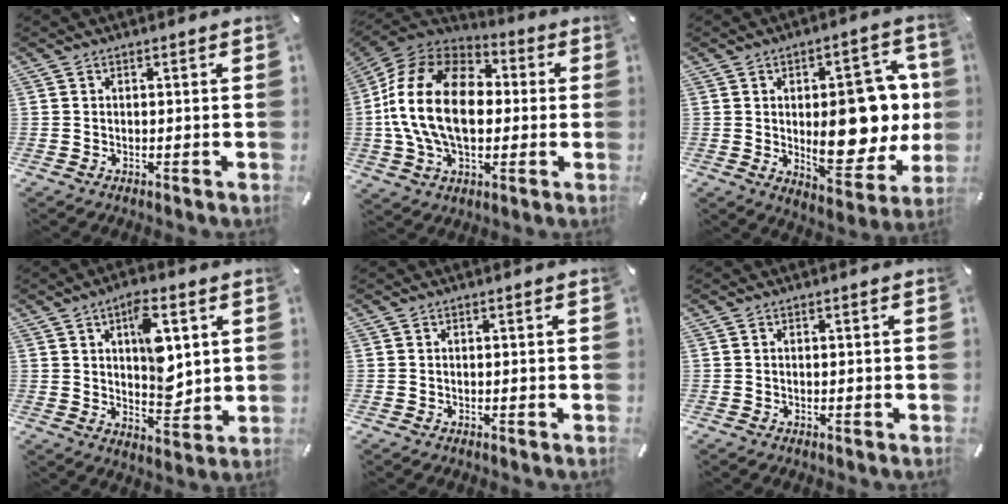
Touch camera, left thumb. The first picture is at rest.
{"total": 22.4, "force": [-0.3, 15.1, 16.5], "torque": [-0.349, 0.025, -0.006]}
{"total": 20.5, "force": [0.4, 11.0, 17.3], "torque": [-0.216, -0.022, 0.015]}
{"total": 11.5, "force": [3.6, 6.4, 8.8], "torque": [-0.112, -0.017, 0.058]}
{"total": 0.0}
{"total": 0.0}